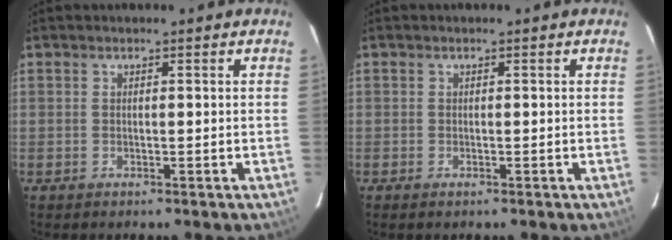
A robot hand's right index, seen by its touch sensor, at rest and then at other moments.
{"total": 0.6, "force": [-0.4, 0.3, 0.2], "torque": [-0.005, -0.003, -0.008]}